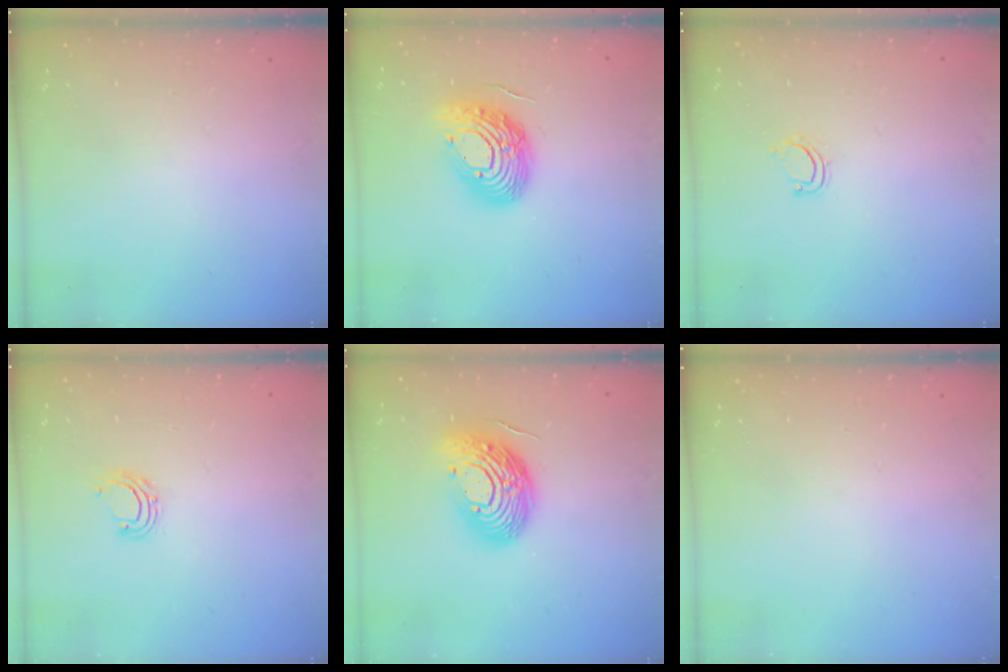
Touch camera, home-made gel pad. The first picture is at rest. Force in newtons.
{"total": 16.5, "press": 16.4, "slide": 1.4}
{"total": 3.4, "press": 3.4, "slide": 0.3}
{"total": 6.1, "press": 6.0, "slide": 1.1}
{"total": 18.7, "press": 18.7, "slide": 1.6}
{"total": 0.0}